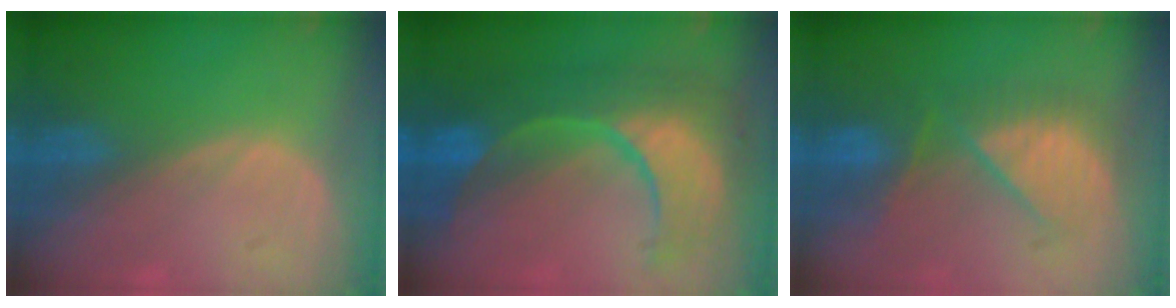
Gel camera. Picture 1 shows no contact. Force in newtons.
{"total": 12.4, "press": 12.3, "slide": 1.5}
{"total": 8.1, "press": 8.1, "slide": 0.0}